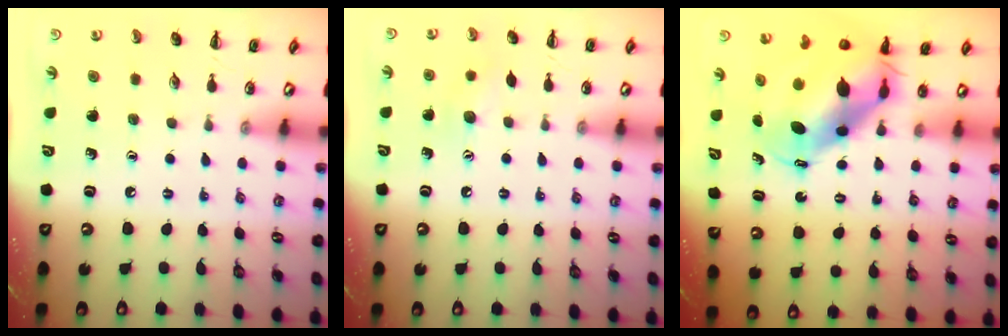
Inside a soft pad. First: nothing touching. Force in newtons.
{"total": 6.6, "press": 6.5, "slide": 1.1}
{"total": 8.3, "press": 8.0, "slide": 2.1}